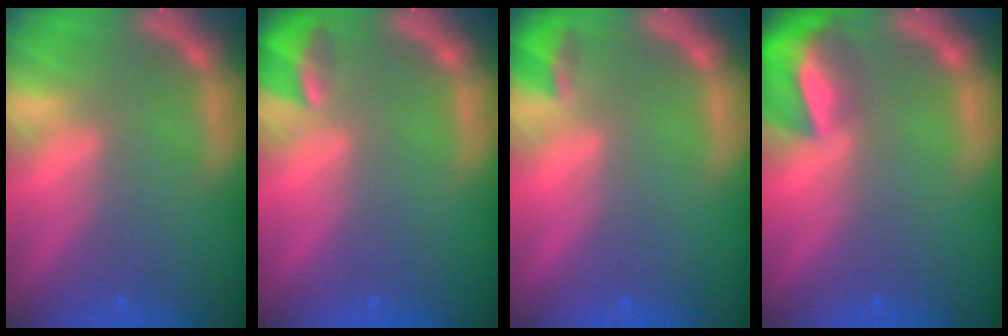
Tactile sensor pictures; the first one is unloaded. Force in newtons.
{"total": 2.9}
{"total": 1.9}
{"total": 7.4}